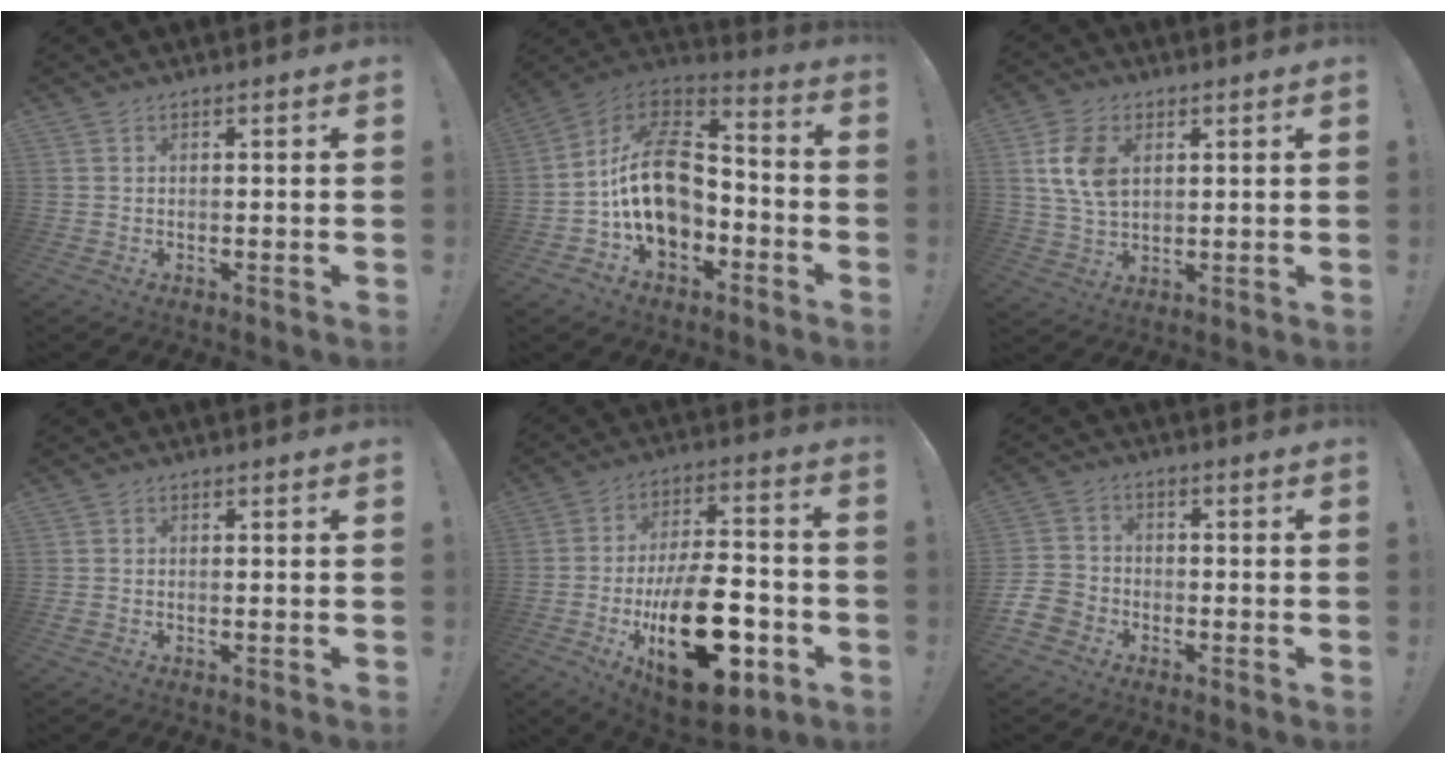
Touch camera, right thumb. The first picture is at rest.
{"total": 20.3, "force": [-1.7, 14.2, 14.4], "torque": [-0.240, 0.022, -0.017]}
{"total": 11.4, "force": [3.4, 7.9, 7.5], "torque": [-0.137, -0.003, 0.063]}
{"total": 0.7, "force": [-0.4, 0.3, 0.5], "torque": [-0.012, 0.002, -0.006]}
{"total": 27.5, "force": [-8.4, 14.2, 22.0], "torque": [-0.354, 0.057, -0.115]}
{"total": 7.9, "force": [-4.7, 5.7, 2.7], "torque": [-0.062, 0.033, -0.089]}